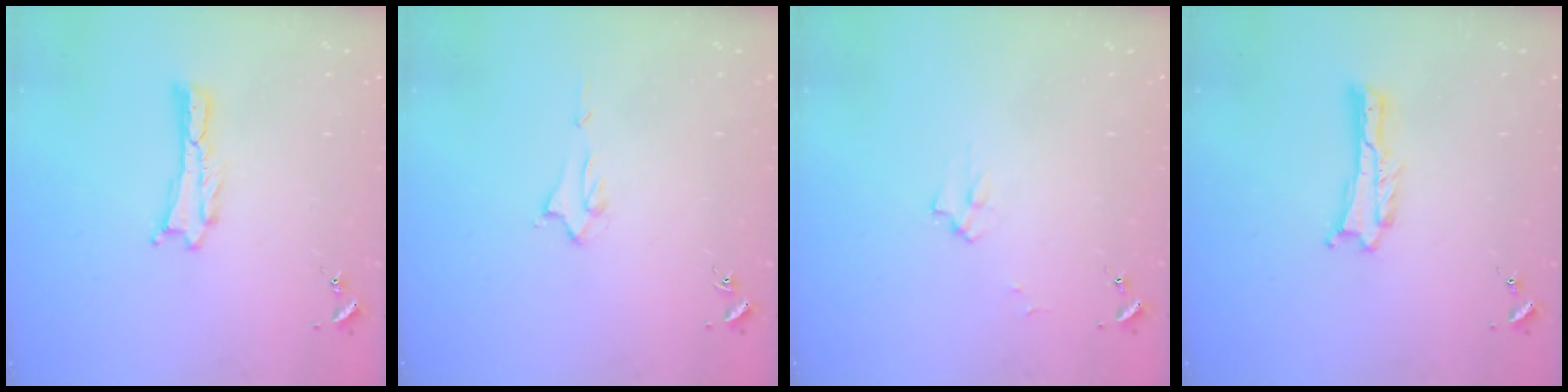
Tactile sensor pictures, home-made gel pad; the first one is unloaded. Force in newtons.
{"total": 1.4, "press": 1.4, "slide": 0.2}
{"total": 2.2, "press": 2.2, "slide": 0.3}
{"total": 0.0}